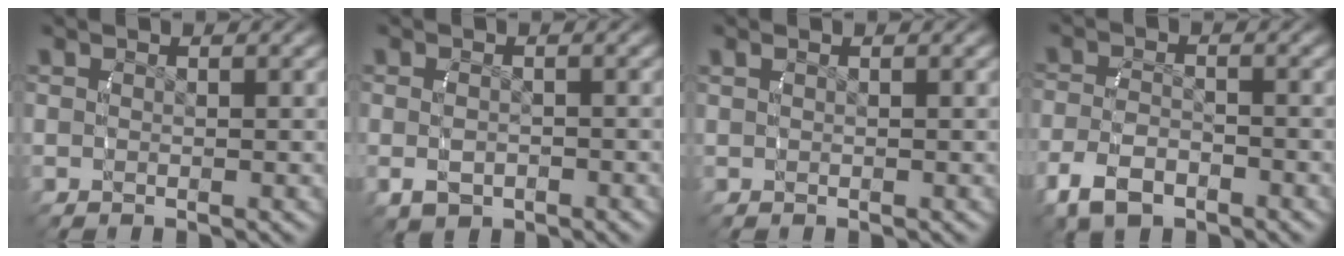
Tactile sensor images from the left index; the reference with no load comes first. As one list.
[{"total": 2.0, "force": [-0.8, 1.5, 1.2], "torque": [-0.033, -0.007, -0.007]}, {"total": 0.0}, {"total": 3.9, "force": [-2.1, 2.5, 2.3], "torque": [-0.054, -0.011, -0.026]}]